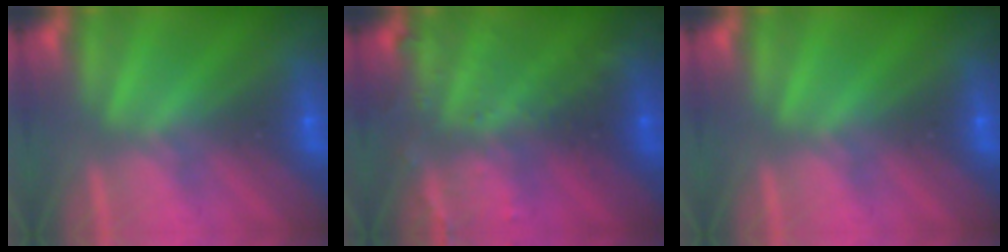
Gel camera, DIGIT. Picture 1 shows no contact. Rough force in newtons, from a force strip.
{"total": 2.9}
{"total": 0.0}